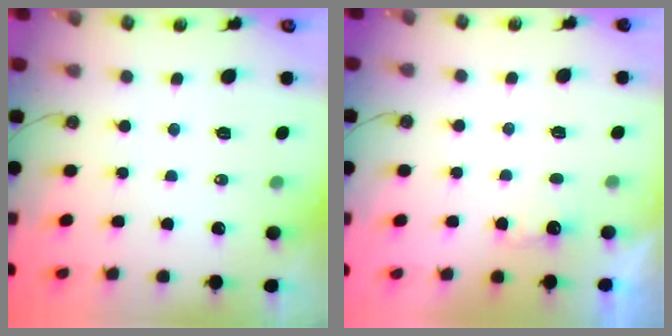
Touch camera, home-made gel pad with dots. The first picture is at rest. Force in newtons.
{"total": 2.4, "press": 2.2, "slide": 0.8}